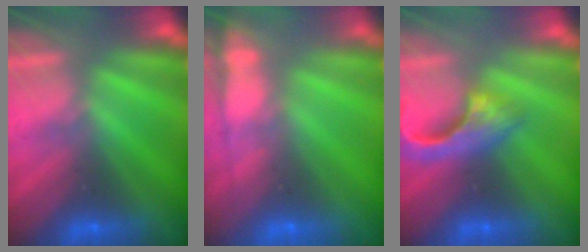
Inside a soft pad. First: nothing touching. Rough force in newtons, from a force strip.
{"total": 7.7}
{"total": 5.4}